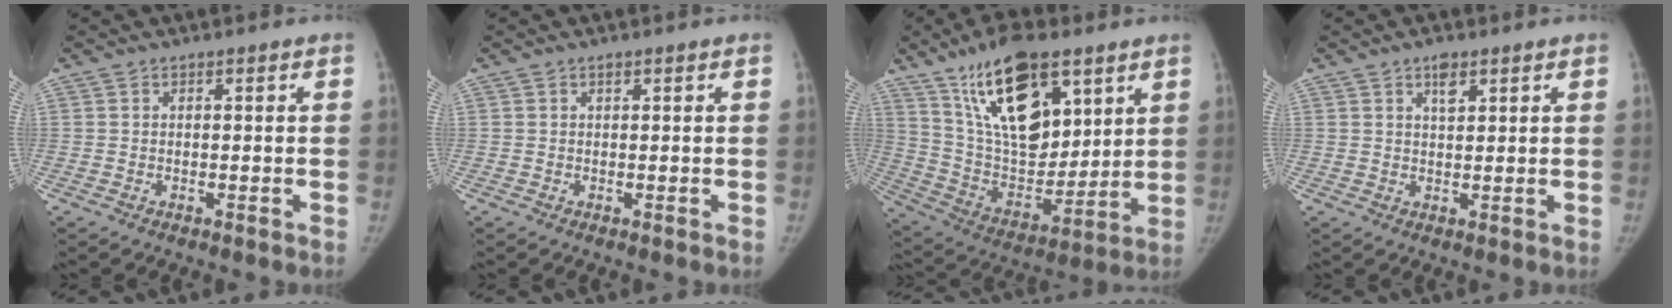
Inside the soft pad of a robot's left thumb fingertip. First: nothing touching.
{"total": 0.5, "force": [0.3, 0.3, 0.3], "torque": [-0.004, -0.001, 0.004]}
{"total": 22.8, "force": [12.5, 10.9, 15.7], "torque": [-0.234, -0.052, 0.234]}
{"total": 3.1, "force": [1.8, 1.4, 2.1], "torque": [-0.027, -0.009, 0.031]}